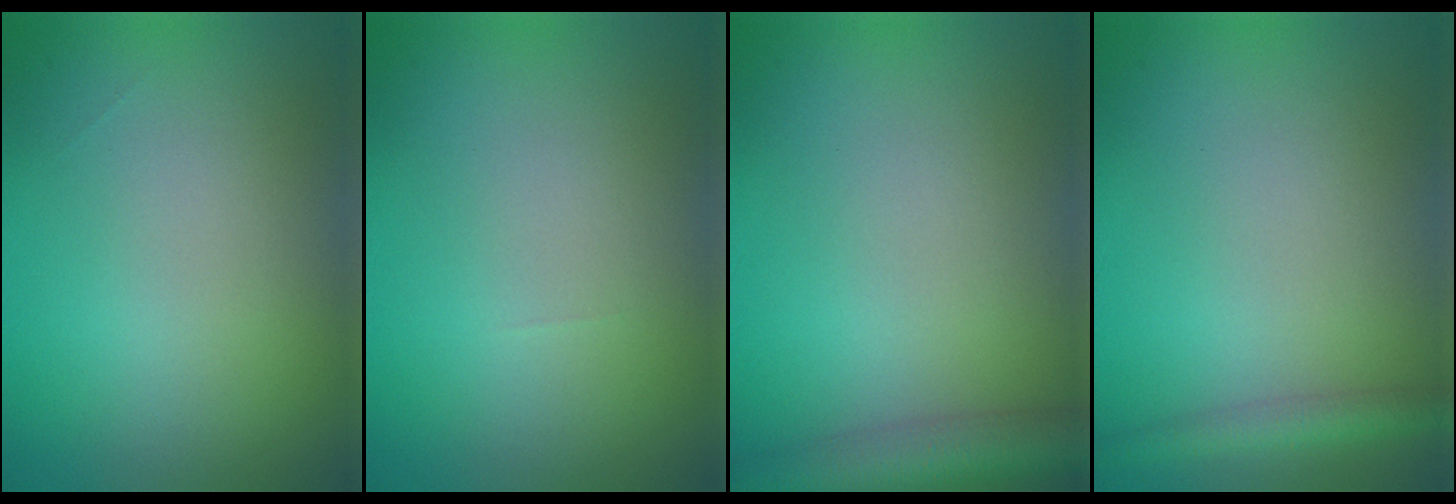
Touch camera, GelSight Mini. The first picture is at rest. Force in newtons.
{"total": 0.0}
{"total": 4.5, "press": 4.5, "slide": 0.2}
{"total": 2.2, "press": 2.2, "slide": 0.1}